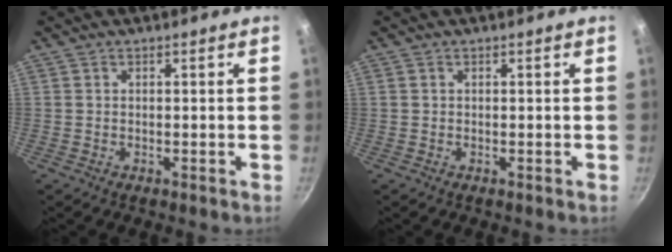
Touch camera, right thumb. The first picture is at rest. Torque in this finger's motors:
{"motor_torque": [0.21, 0.09, 0.00, 0.47, 0.03]}